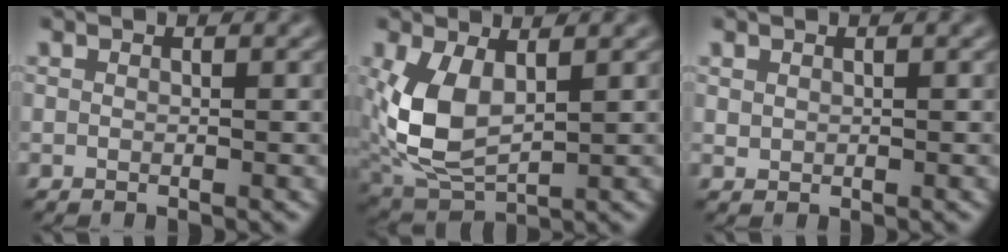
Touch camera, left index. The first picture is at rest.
{"total": 6.5, "force": [0.9, 3.7, 5.3], "torque": [-0.134, -0.006, 0.021]}
{"total": 0.6, "force": [0.4, 0.4, 0.2], "torque": [-0.004, -0.003, 0.013]}